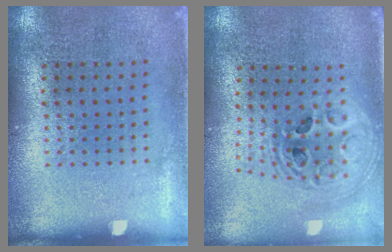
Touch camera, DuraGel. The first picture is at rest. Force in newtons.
{"total": 2.4, "press": 1.8, "slide": 1.5}